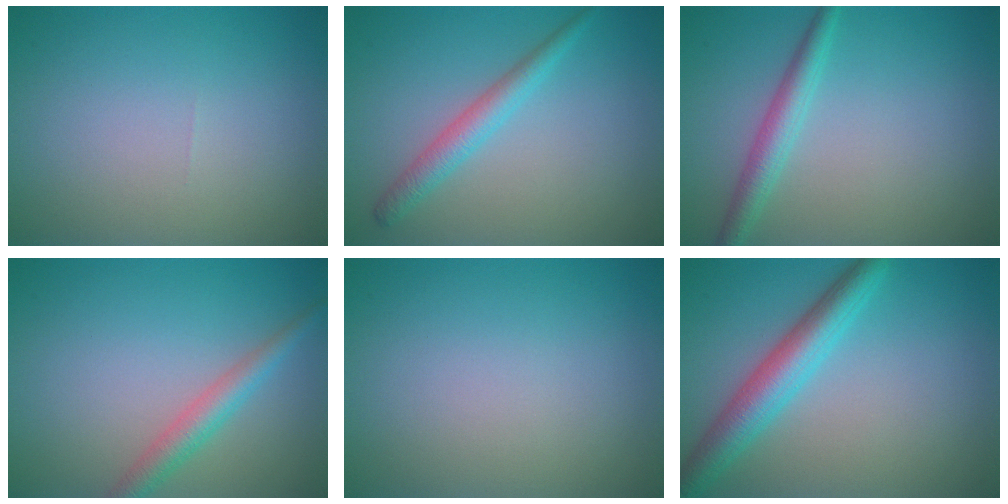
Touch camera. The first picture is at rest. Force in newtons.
{"total": 2.5, "press": 2.5, "slide": 0.0}
{"total": 2.6, "press": 2.6, "slide": 0.1}
{"total": 2.7, "press": 2.7, "slide": 0.1}
{"total": 0.0}
{"total": 4.8, "press": 4.8, "slide": 0.2}